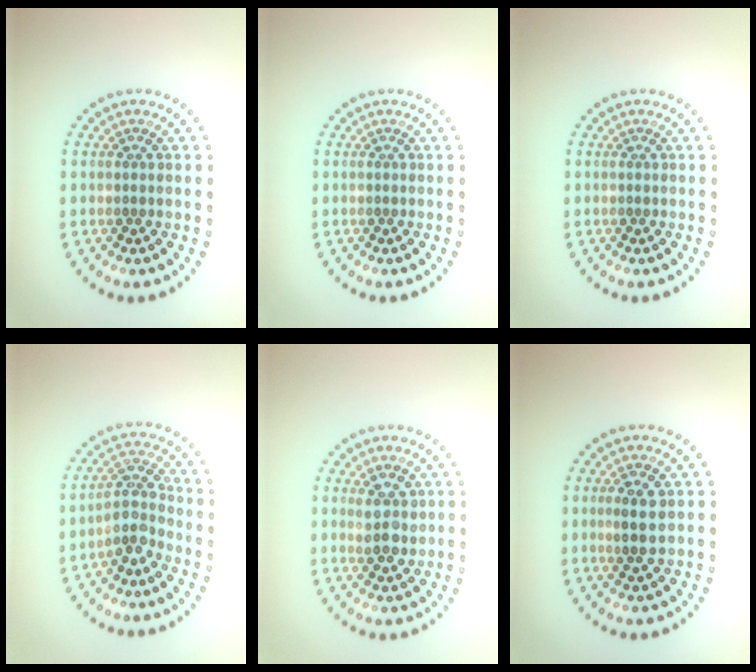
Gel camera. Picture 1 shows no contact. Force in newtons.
{"total": 0.0}
{"total": 0.0}
{"total": 3.4, "press": 2.5, "slide": 2.2}
{"total": 2.4, "press": 2.3, "slide": 0.5}
{"total": 2.4, "press": 2.3, "slide": 0.6}